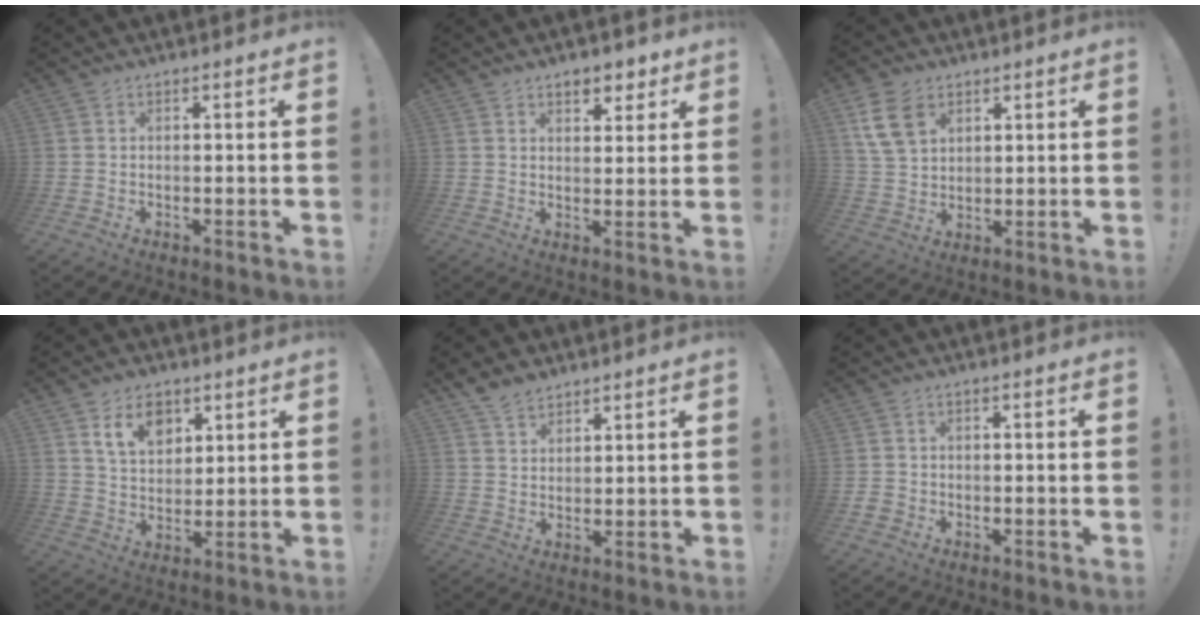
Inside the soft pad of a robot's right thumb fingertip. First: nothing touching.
{"total": 5.4, "force": [3.8, 3.3, 2.1], "torque": [-0.010, -0.022, 0.064]}
{"total": 10.1, "force": [5.4, 7.0, 5.0], "torque": [-0.094, -0.007, 0.106]}
{"total": 9.7, "force": [5.3, 6.5, 4.9], "torque": [-0.079, -0.018, 0.100]}
{"total": 7.1, "force": [5.2, 4.4, 2.0], "torque": [-0.035, -0.025, 0.102]}
{"total": 1.9, "force": [-1.2, 1.4, 0.7], "torque": [-0.010, 0.007, -0.021]}